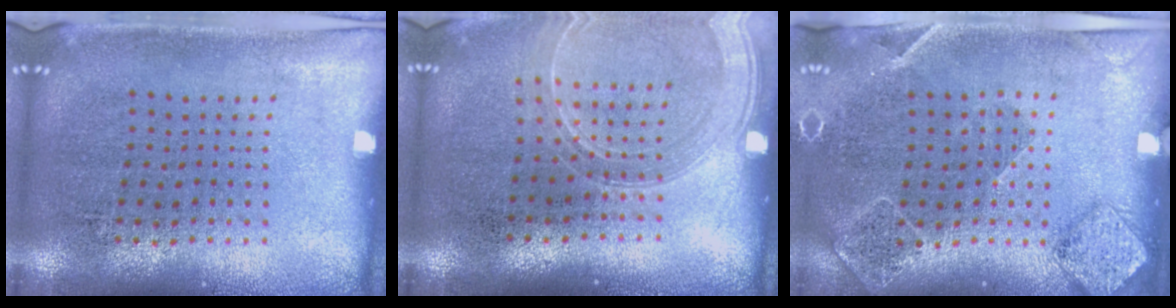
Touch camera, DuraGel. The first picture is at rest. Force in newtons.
{"total": 1.4, "press": 1.4, "slide": 0.3}
{"total": 1.6, "press": 1.6, "slide": 0.3}